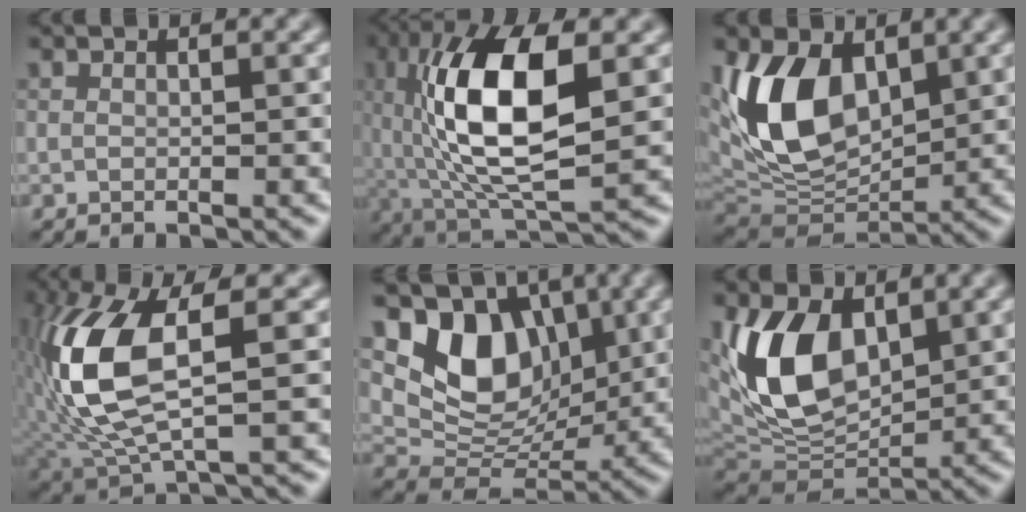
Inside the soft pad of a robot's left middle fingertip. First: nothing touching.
{"total": 10.8, "force": [0.7, 4.3, 9.9], "torque": [-0.189, 0.011, 0.019]}
{"total": 8.5, "force": [1.8, 5.4, 6.4], "torque": [-0.150, -0.009, 0.039]}
{"total": 8.4, "force": [0.5, 2.9, 7.8], "torque": [-0.190, 0.005, 0.023]}
{"total": 6.6, "force": [2.0, 5.0, 3.9], "torque": [-0.068, -0.011, 0.047]}
{"total": 8.5, "force": [1.7, 5.4, 6.3], "torque": [-0.151, -0.009, 0.039]}